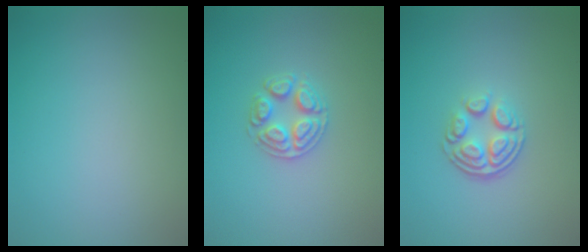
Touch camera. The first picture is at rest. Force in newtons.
{"total": 2.5, "press": 2.5, "slide": 0.4}
{"total": 3.7, "press": 2.5, "slide": 2.7}